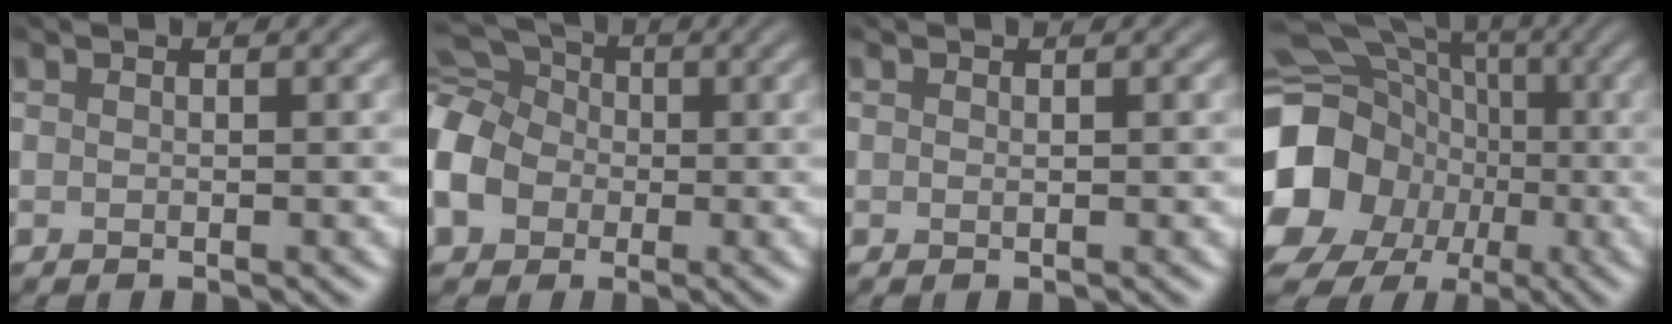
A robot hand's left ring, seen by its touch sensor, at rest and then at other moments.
{"total": 10.1, "force": [-1.3, 7.9, 6.2], "torque": [-0.143, 0.014, -0.045]}
{"total": 0.0}
{"total": 20.9, "force": [-4.6, 18.9, 7.6], "torque": [-0.169, -0.023, -0.128]}